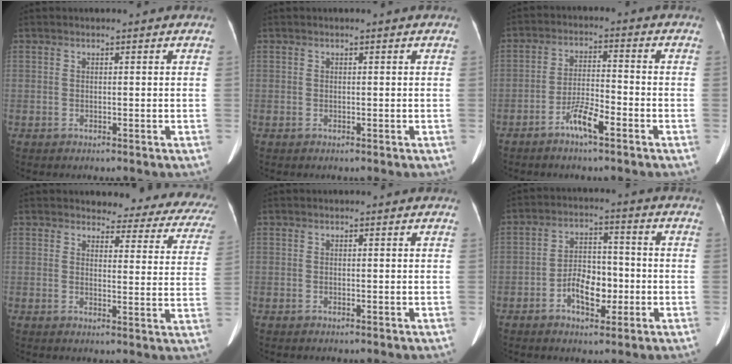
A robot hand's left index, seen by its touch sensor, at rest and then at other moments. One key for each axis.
{"total": 0.0}
{"total": 5.3, "fx": -3.4, "fy": 0.7, "fz": 4.0, "tx": -0.081, "ty": 0.004, "tz": -0.064}
{"total": 15.2, "fx": 14.0, "fy": 4.4, "fz": 4.0, "tx": -0.006, "ty": -0.059, "tz": 0.120}
{"total": 0.0}
{"total": 7.2, "fx": -2.5, "fy": 3.7, "fz": 5.7, "tx": -0.107, "ty": 0.014, "tz": -0.040}